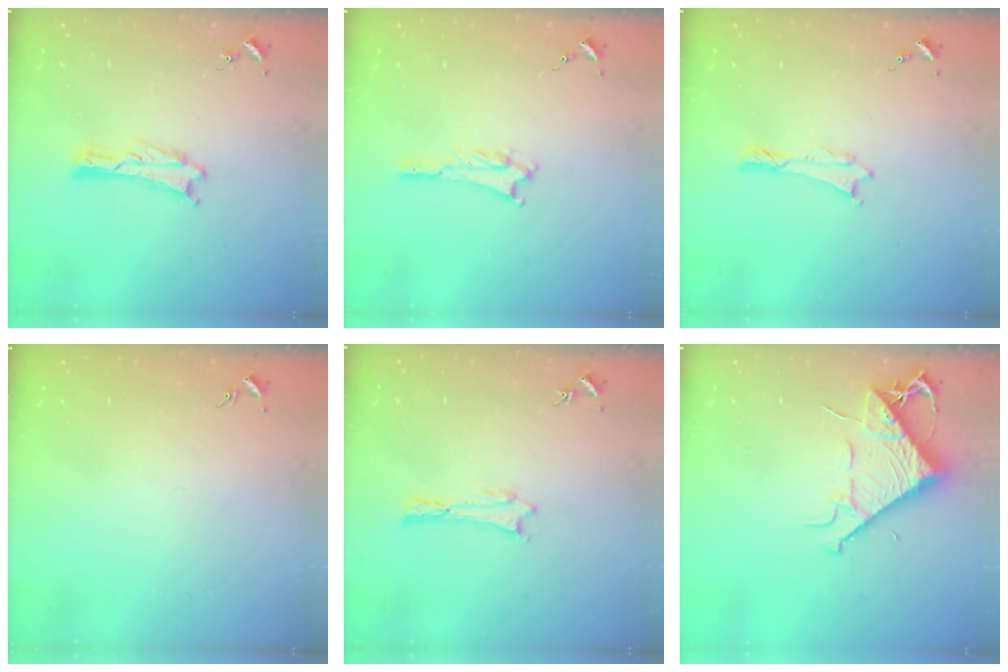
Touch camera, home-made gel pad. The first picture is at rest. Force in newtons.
{"total": 1.5, "press": 1.5, "slide": 0.3}
{"total": 0.0}
{"total": 0.0}
{"total": 0.0}
{"total": 8.1, "press": 8.1, "slide": 1.1}